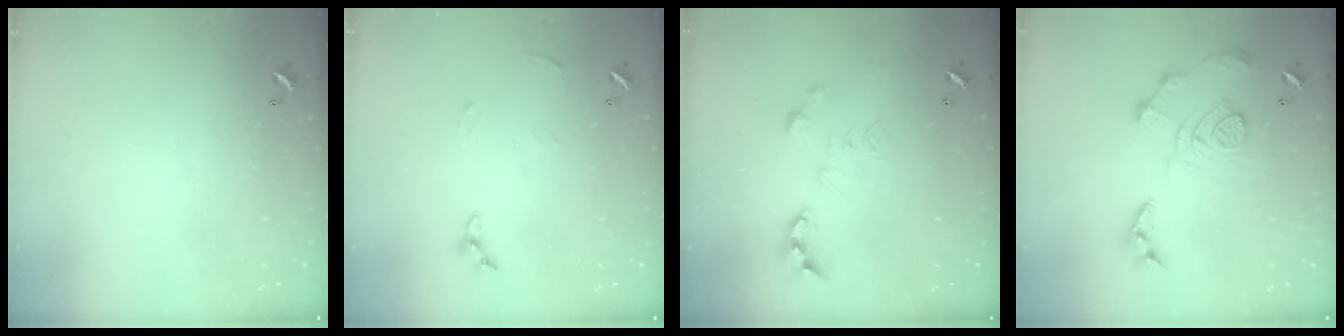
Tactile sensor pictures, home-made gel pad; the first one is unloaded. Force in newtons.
{"total": 4.6, "press": 4.6, "slide": 0.4}
{"total": 0.0}
{"total": 13.9, "press": 13.8, "slide": 1.5}